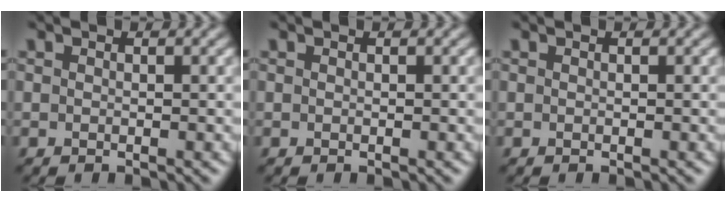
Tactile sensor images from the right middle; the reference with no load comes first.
{"total": 0.0}
{"total": 0.0}